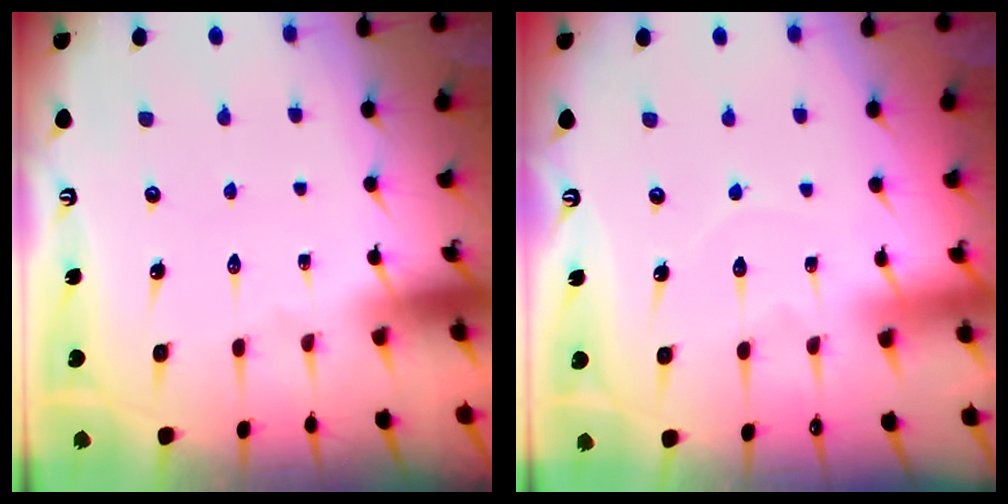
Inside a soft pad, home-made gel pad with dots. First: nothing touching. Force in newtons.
{"total": 4.0, "press": 4.0, "slide": 0.4}